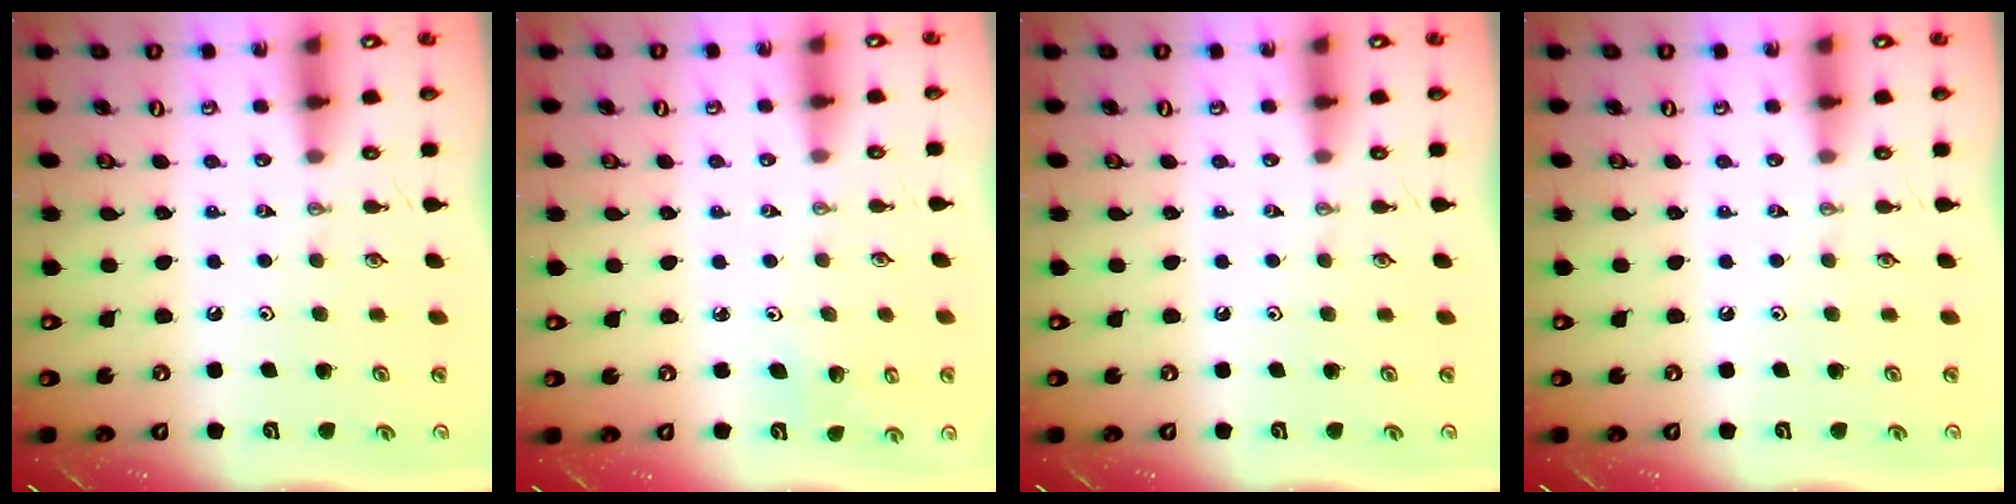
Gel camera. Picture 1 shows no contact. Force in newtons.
{"total": 2.9, "press": 2.8, "slide": 0.3}
{"total": 0.0}
{"total": 0.0}